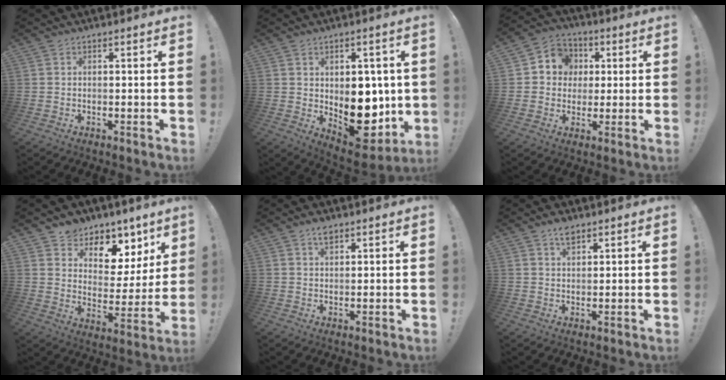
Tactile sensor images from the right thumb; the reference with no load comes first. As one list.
[{"total": 14.3, "force": [-0.4, 10.4, 9.8], "torque": [-0.100, -0.007, 0.009]}, {"total": 8.5, "force": [0.7, 8.1, 2.6], "torque": [-0.035, 0.006, 0.020]}, {"total": 8.8, "force": [5.9, 6.0, 2.4], "torque": [-0.027, -0.054, 0.111]}, {"total": 2.7, "force": [1.8, 1.0, 1.7], "torque": [-0.024, -0.006, 0.030]}, {"total": 3.5, "force": [2.4, 1.4, 2.1], "torque": [-0.034, -0.008, 0.040]}]